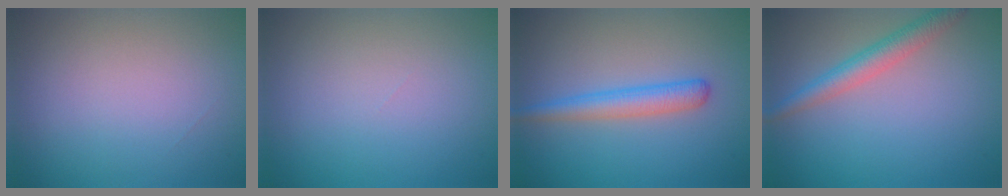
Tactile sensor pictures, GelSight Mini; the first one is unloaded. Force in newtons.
{"total": 0.0}
{"total": 2.8, "press": 2.8, "slide": 0.1}
{"total": 2.9, "press": 2.9, "slide": 0.1}